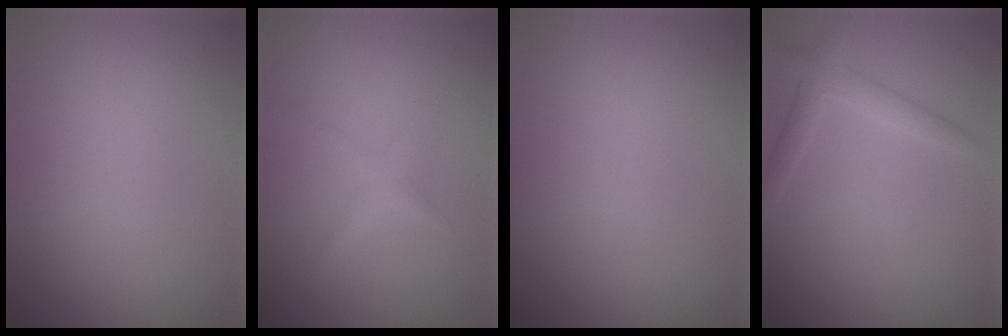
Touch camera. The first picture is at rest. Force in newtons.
{"total": 1.4, "press": 1.4, "slide": 0.1}
{"total": 0.0}
{"total": 2.2, "press": 2.2, "slide": 0.2}